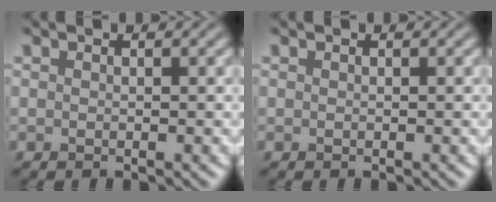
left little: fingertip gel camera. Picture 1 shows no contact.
{"total": 0.0}